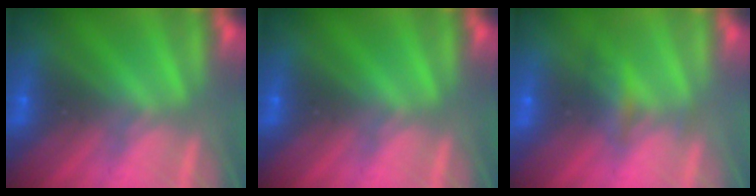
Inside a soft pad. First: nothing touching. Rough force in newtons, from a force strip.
{"total": 0.0}
{"total": 2.2}